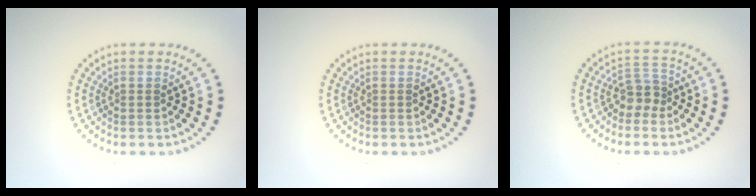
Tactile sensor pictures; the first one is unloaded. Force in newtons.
{"total": 0.0}
{"total": 2.1, "press": 1.6, "slide": 1.4}